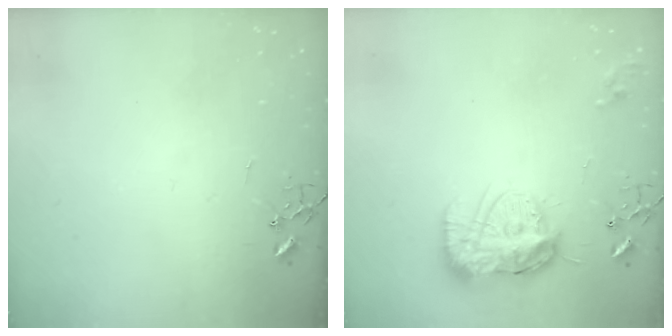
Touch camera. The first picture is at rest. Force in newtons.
{"total": 14.9, "press": 14.8, "slide": 1.2}